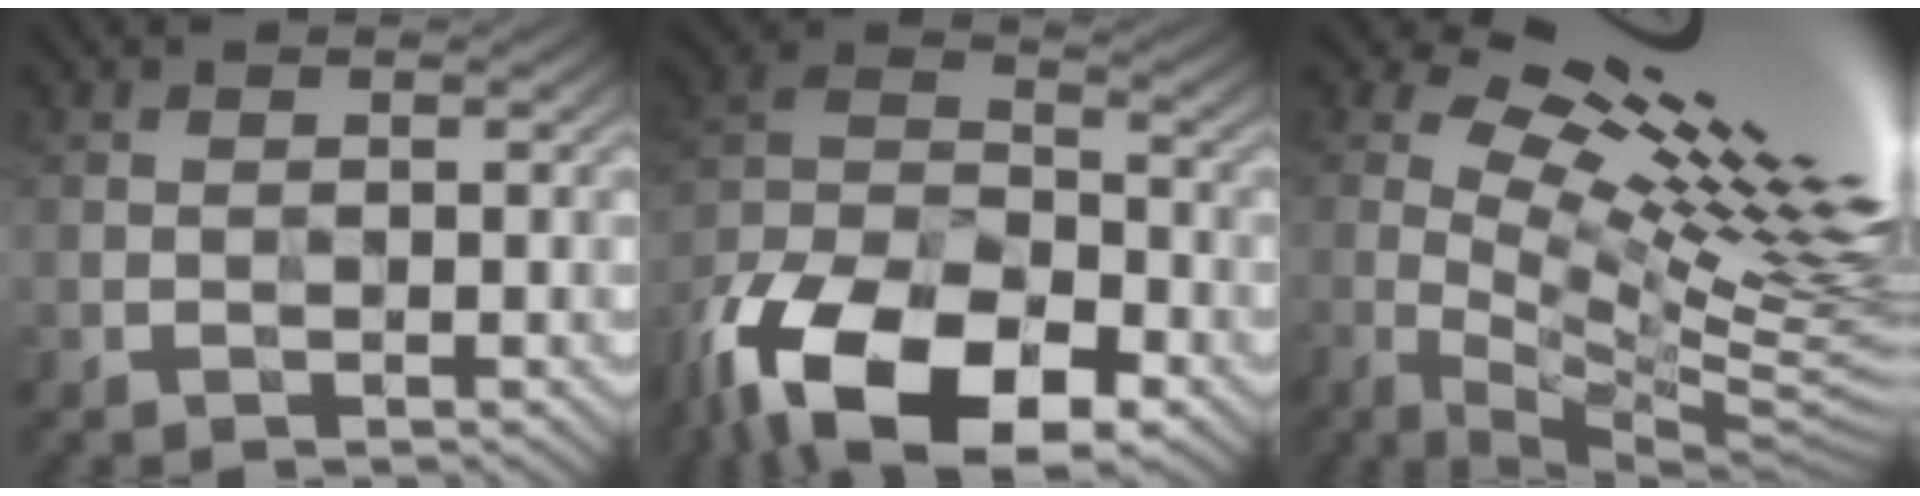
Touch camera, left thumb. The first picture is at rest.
{"total": 19.2, "force": [-12.0, 9.6, 11.5], "torque": [-0.263, -0.045, -0.201]}
{"total": 19.9, "force": [6.8, 4.2, 18.2], "torque": [-0.280, 0.020, 0.115]}